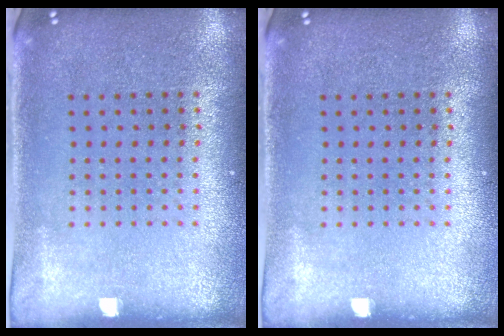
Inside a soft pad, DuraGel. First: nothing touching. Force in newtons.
{"total": 0.0}